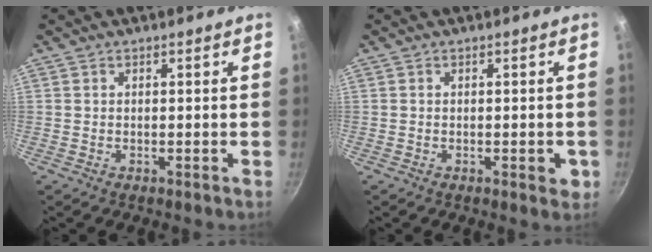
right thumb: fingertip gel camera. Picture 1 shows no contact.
{"total": 2.6, "force": [-0.7, 1.2, 2.1], "torque": [-0.020, 0.000, -0.011]}